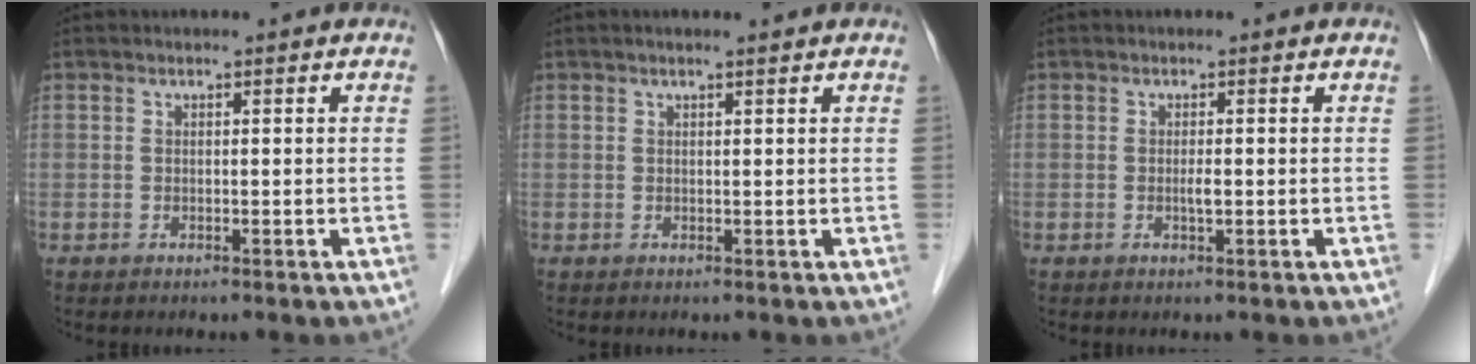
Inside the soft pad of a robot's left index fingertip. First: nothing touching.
{"total": 1.7, "force": [1.5, 0.0, 1.0], "torque": [-0.014, 0.014, 0.023]}
{"total": 0.9, "force": [-0.1, 0.1, 0.9], "torque": [-0.018, -0.002, -0.002]}